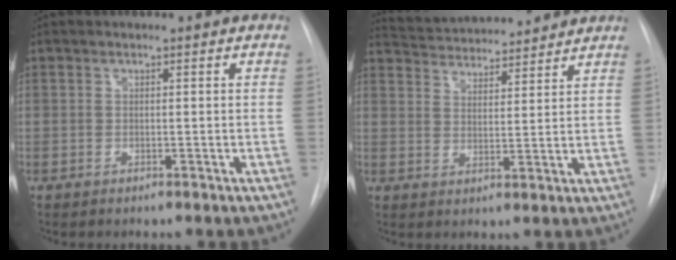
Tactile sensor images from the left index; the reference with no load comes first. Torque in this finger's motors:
{"motor_torque": [-0.39, -1.14, 0.18, 0.02]}